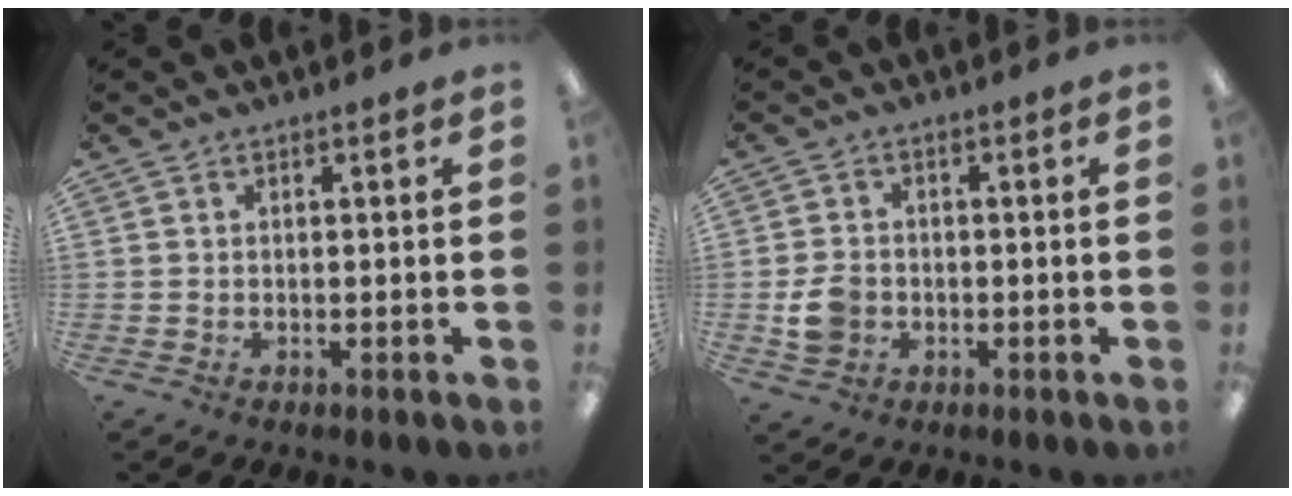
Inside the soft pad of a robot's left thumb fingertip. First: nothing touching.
{"total": 5.6, "force": [-1.3, 4.7, 2.7], "torque": [-0.051, 0.004, -0.023]}